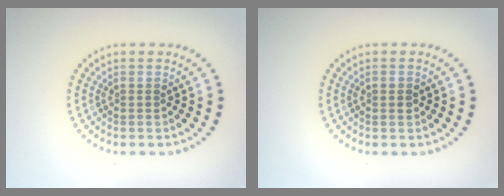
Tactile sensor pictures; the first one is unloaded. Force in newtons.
{"total": 1.2, "press": 1.2, "slide": 0.0}